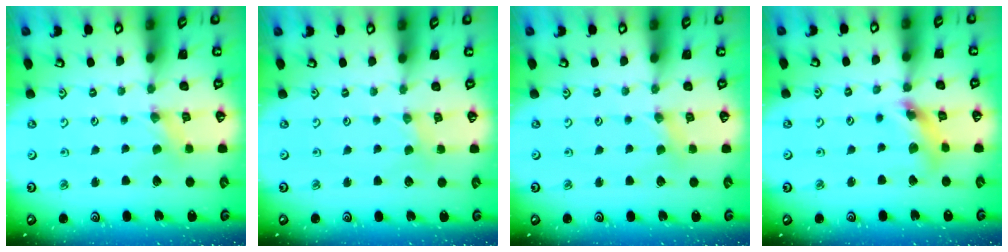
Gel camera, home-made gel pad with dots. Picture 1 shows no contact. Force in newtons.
{"total": 0.5, "press": 0.5, "slide": 0.1}
{"total": 2.8, "press": 2.8, "slide": 0.3}
{"total": 10.0, "press": 9.9, "slide": 1.2}